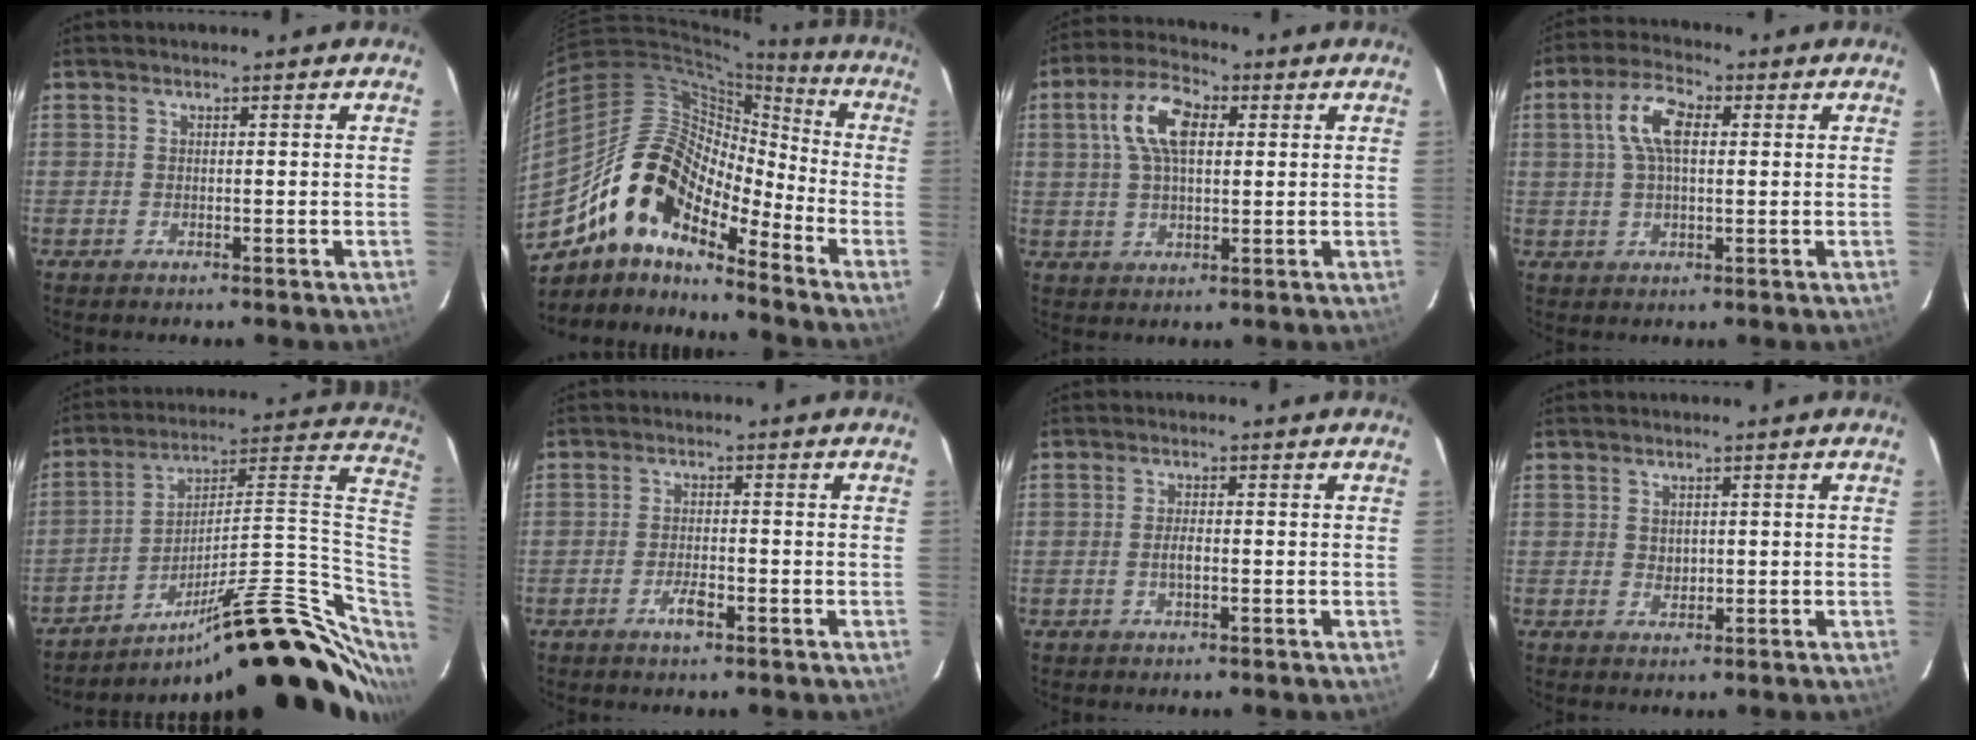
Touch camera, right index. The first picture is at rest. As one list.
[{"total": 16.3, "force": [-11.7, 6.3, 9.4], "torque": [-0.158, 0.002, -0.234]}, {"total": 9.8, "force": [2.6, 4.9, 8.0], "torque": [-0.157, 0.025, 0.046]}, {"total": 7.8, "force": [1.7, 3.6, 6.7], "torque": [-0.132, 0.020, 0.032]}, {"total": 27.8, "force": [-12.0, 8.3, 23.6], "torque": [-0.309, 0.032, -0.176]}, {"total": 3.3, "force": [-1.9, 1.1, 2.5], "torque": [-0.052, -0.002, -0.035]}, {"total": 1.8, "force": [-0.5, 0.6, 1.6], "torque": [-0.033, -0.001, -0.008]}, {"total": 1.5, "force": [0.4, 1.3, 0.5], "torque": [-0.004, 0.001, 0.010]}]